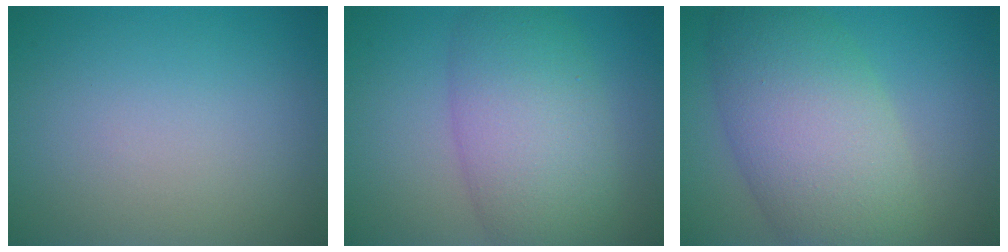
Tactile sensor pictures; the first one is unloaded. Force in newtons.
{"total": 7.8, "press": 7.8, "slide": 0.3}
{"total": 9.5, "press": 9.4, "slide": 0.6}